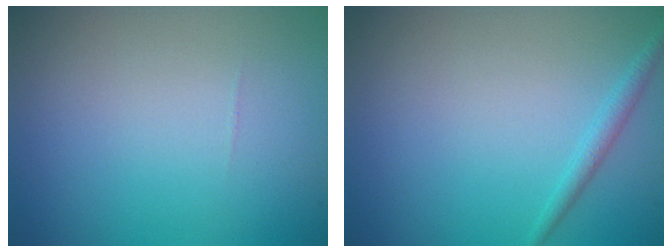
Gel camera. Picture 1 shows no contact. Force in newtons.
{"total": 1.3, "press": 1.3, "slide": 0.0}